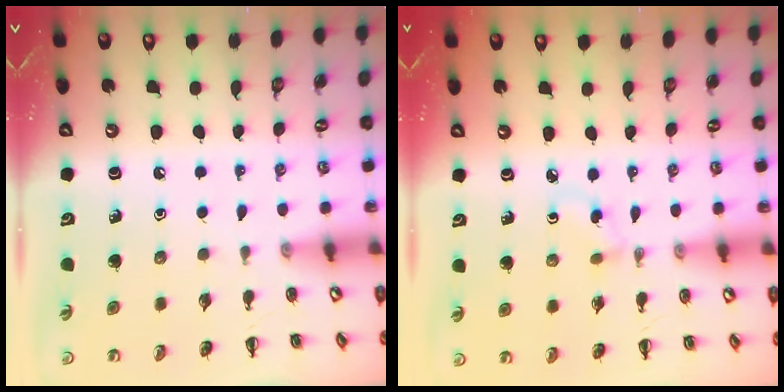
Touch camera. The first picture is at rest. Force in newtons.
{"total": 2.6, "press": 2.4, "slide": 1.0}